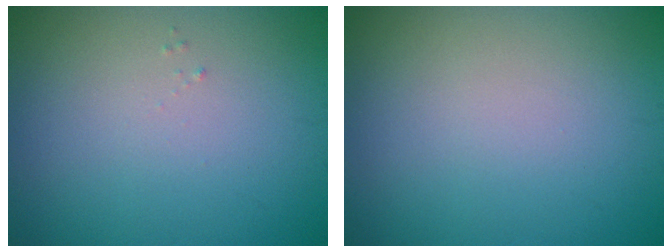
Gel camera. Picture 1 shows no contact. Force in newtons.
{"total": 0.0}